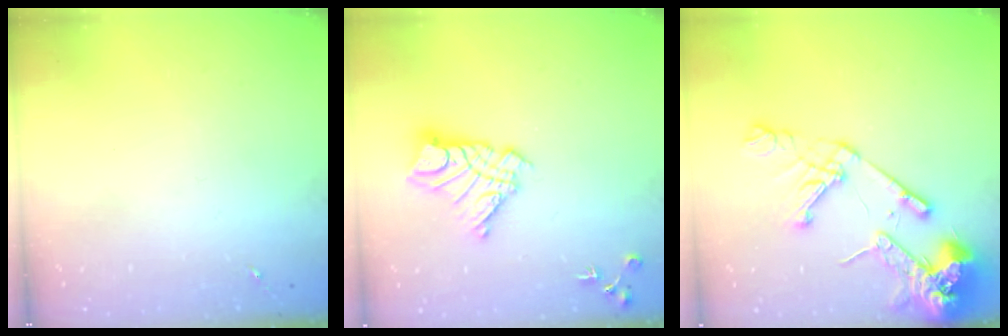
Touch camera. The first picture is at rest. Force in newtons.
{"total": 13.7, "press": 13.6, "slide": 1.2}
{"total": 19.4, "press": 19.2, "slide": 2.7}